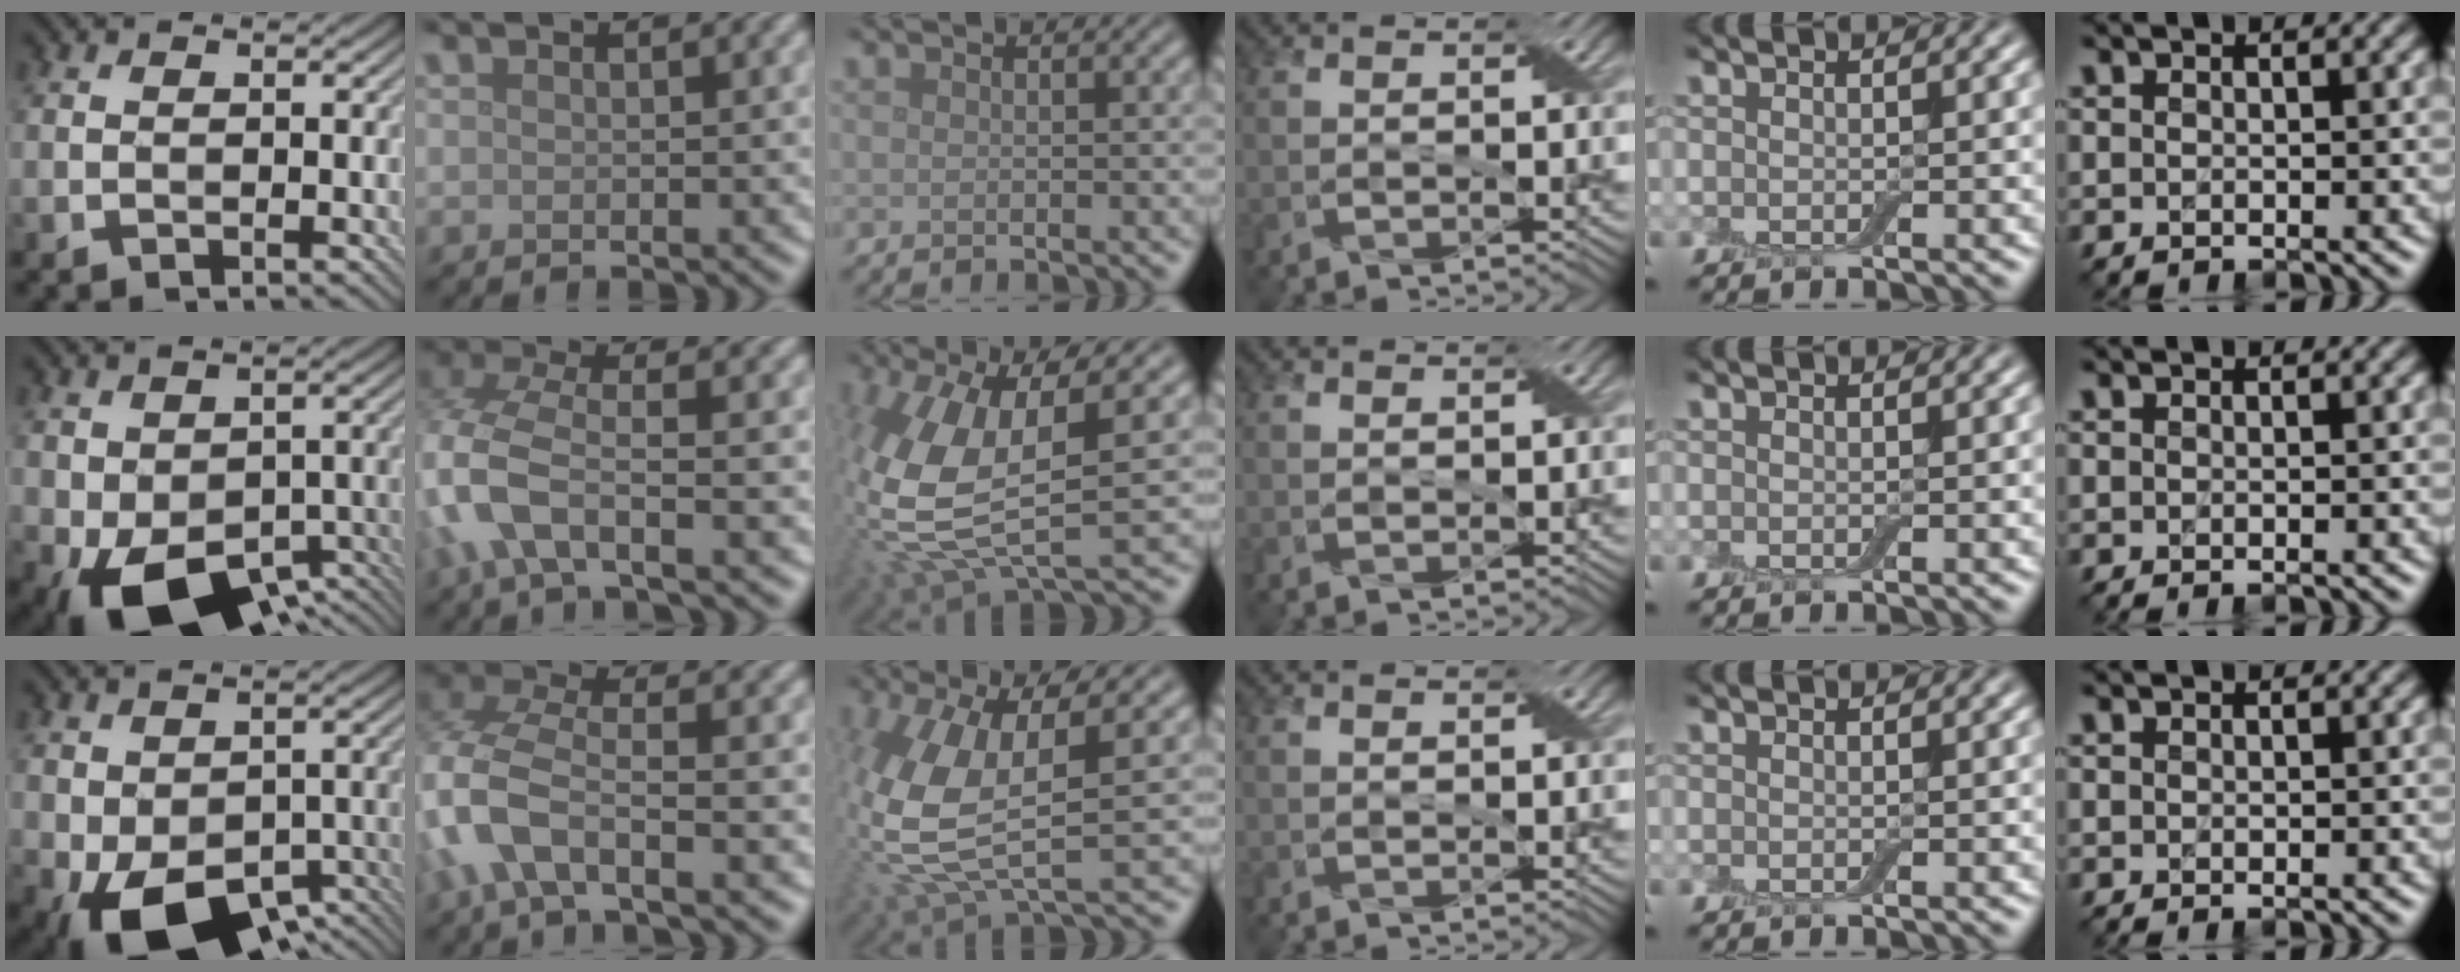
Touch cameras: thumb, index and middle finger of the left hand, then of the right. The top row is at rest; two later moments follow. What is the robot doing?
{"motion": "extract", "object": "airpods case & airpods"}